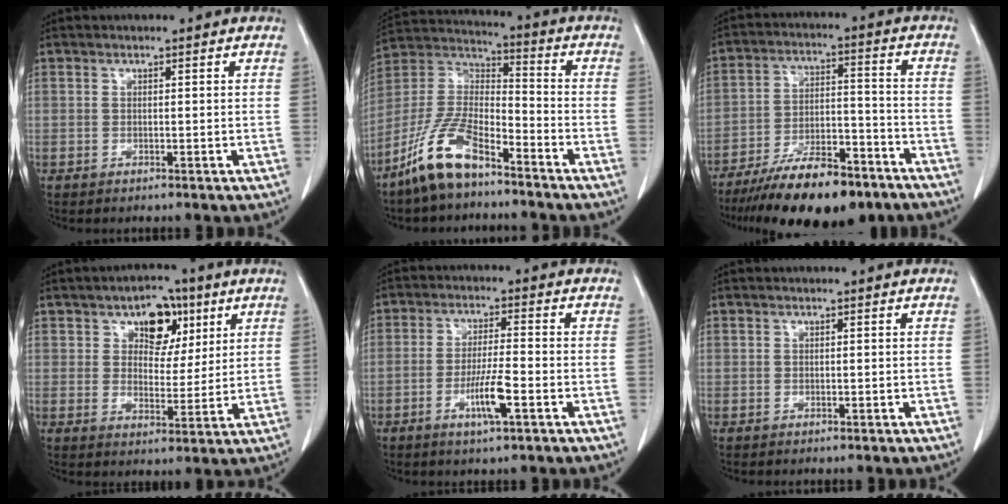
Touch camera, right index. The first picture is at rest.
{"total": 12.5, "force": [-8.9, 3.8, 8.0], "torque": [-0.180, 0.005, -0.176]}
{"total": 16.8, "force": [-12.8, 4.6, 9.9], "torque": [-0.158, 0.002, -0.212]}
{"total": 7.7, "force": [3.7, 4.8, 4.7], "torque": [-0.059, 0.015, 0.058]}
{"total": 6.2, "force": [-2.6, 0.4, 5.6], "torque": [-0.107, -0.006, -0.046]}
{"total": 0.0}